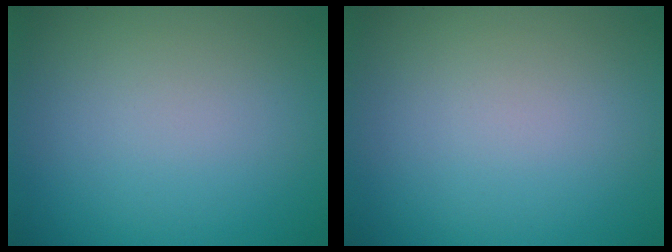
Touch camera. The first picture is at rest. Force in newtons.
{"total": 0.0}